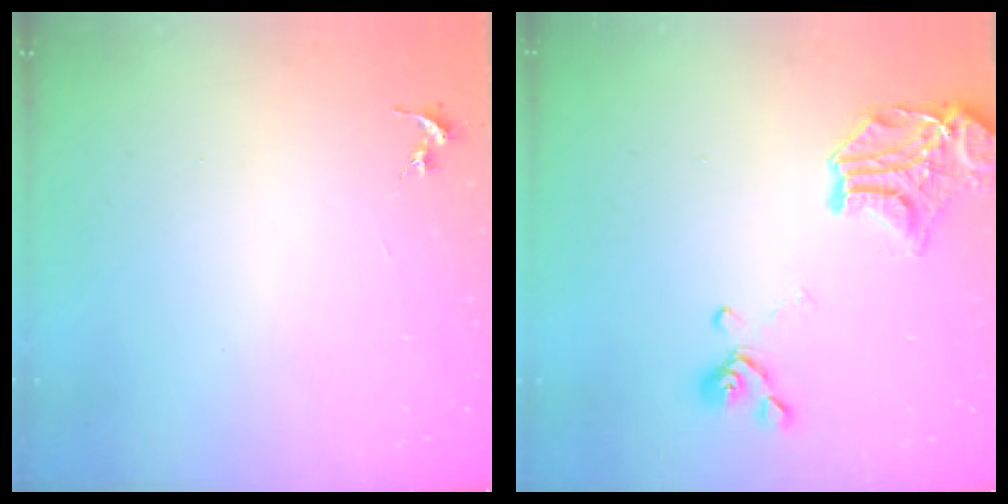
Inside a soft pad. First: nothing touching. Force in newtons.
{"total": 15.3, "press": 15.2, "slide": 1.8}